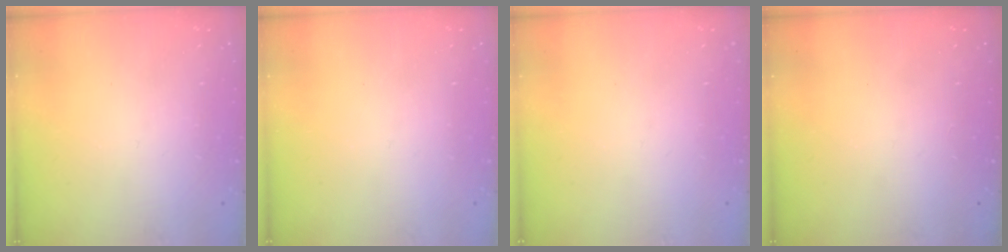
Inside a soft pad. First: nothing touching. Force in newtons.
{"total": 0.0}
{"total": 0.0}
{"total": 0.0}